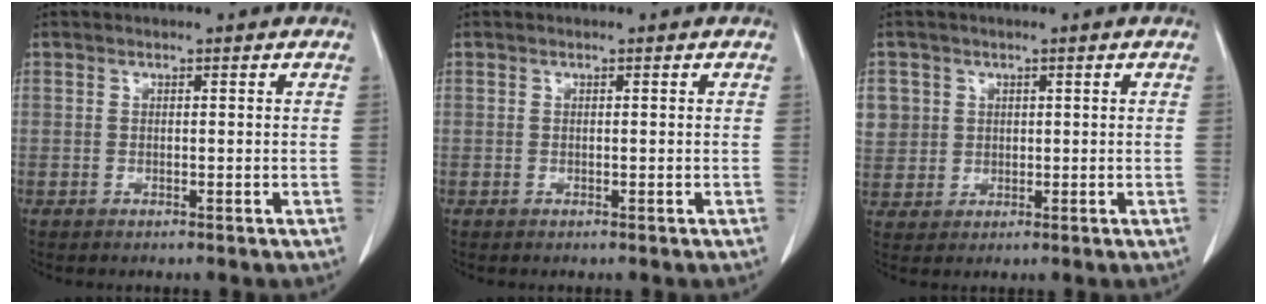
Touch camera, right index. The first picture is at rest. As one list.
[{"total": 0.0}, {"total": 6.8, "force": [2.2, 6.4, 0.9], "torque": [-0.030, 0.013, 0.058]}]